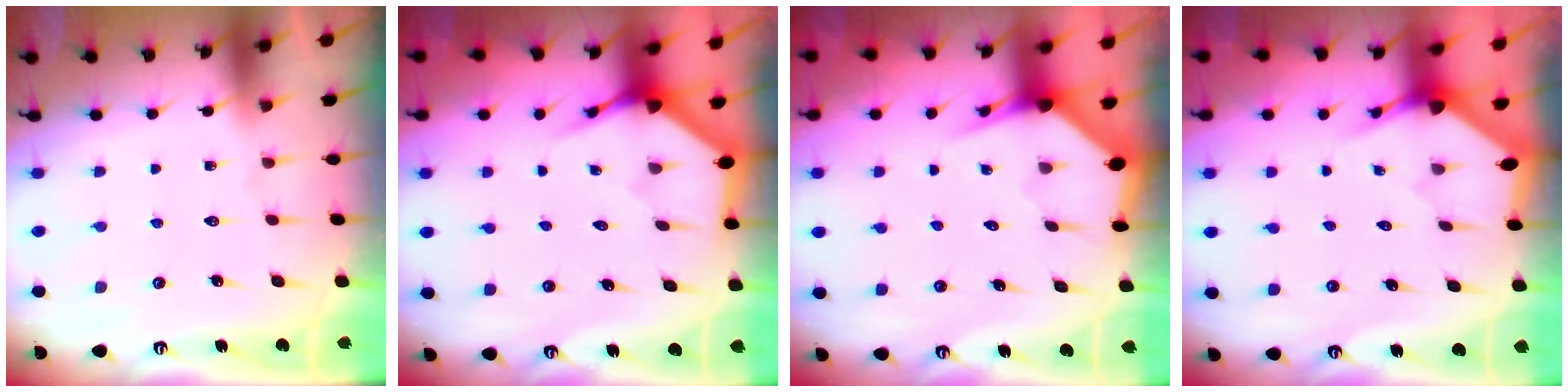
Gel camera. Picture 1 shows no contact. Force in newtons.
{"total": 3.8, "press": 3.8, "slide": 0.3}
{"total": 3.4, "press": 3.4, "slide": 0.5}
{"total": 3.0, "press": 3.0, "slide": 0.2}